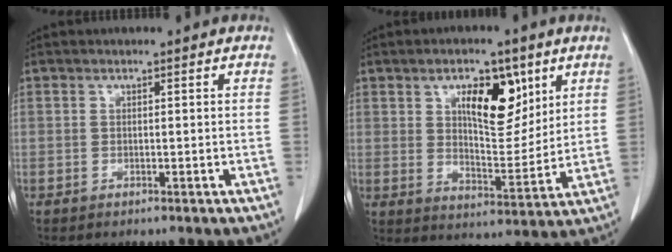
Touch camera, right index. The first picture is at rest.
{"total": 10.5, "force": [4.9, 4.4, 8.2], "torque": [-0.132, 0.004, 0.085]}